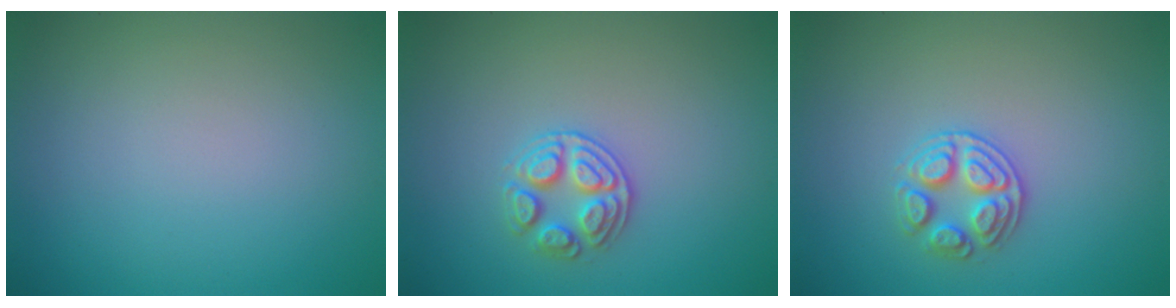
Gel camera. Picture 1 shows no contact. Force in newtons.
{"total": 2.8, "press": 2.7, "slide": 0.7}
{"total": 2.8, "press": 2.7, "slide": 0.7}